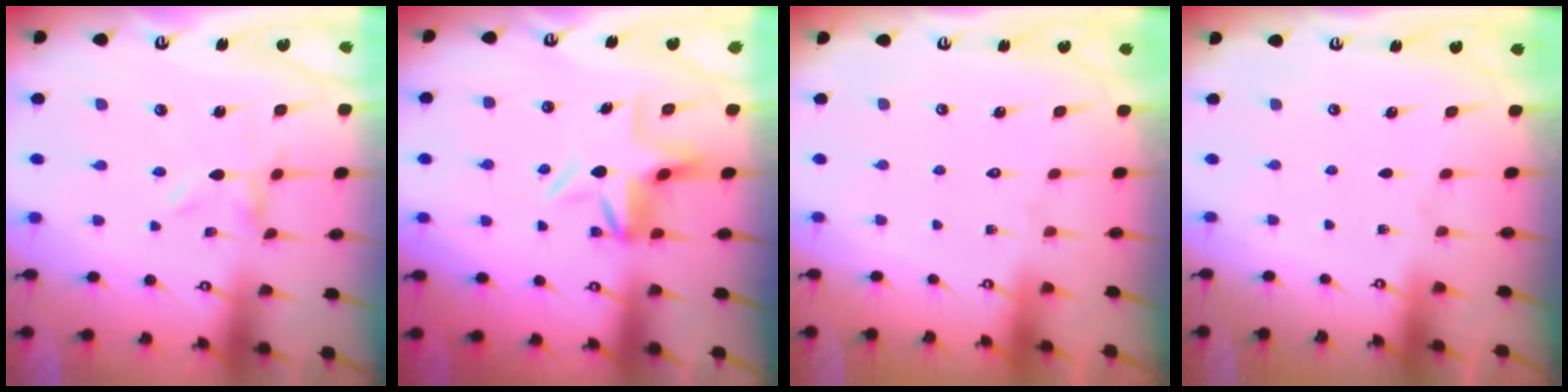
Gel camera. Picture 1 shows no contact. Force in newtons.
{"total": 6.2, "press": 5.8, "slide": 2.1}
{"total": 1.5, "press": 1.5, "slide": 0.1}
{"total": 0.0}